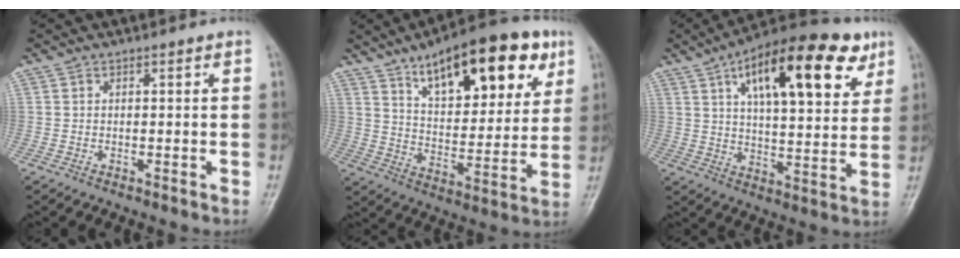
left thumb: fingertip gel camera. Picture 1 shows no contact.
{"total": 23.0, "force": [12.2, 9.6, 16.9], "torque": [-0.204, -0.033, 0.189]}
{"total": 23.4, "force": [10.8, 9.2, 18.5], "torque": [-0.252, -0.014, 0.163]}